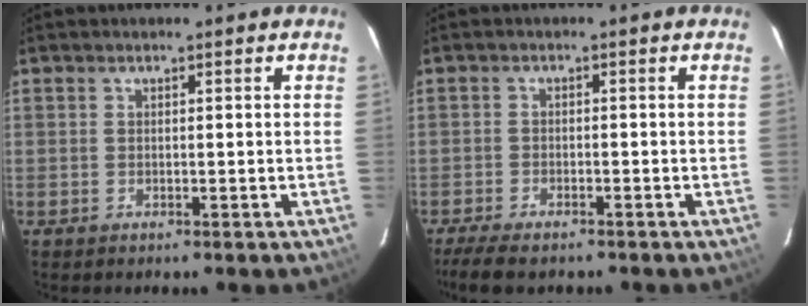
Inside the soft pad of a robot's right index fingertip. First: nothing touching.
{"total": 7.1, "force": [-5.8, 2.0, 3.6], "torque": [-0.095, -0.024, -0.103]}